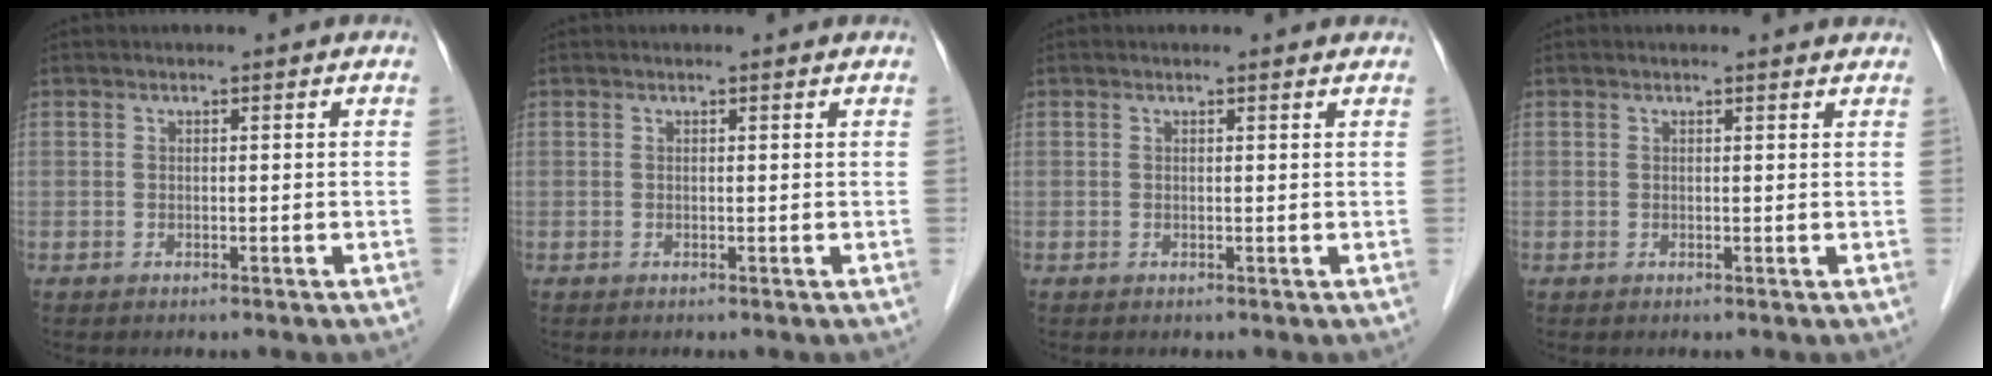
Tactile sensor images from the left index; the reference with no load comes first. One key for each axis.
{"total": 0.7, "fx": 0.7, "fy": 0.0, "fz": 0.0, "tx": -0.010, "ty": -0.003, "tz": 0.004}
{"total": 1.4, "fx": 1.4, "fy": 0.1, "fz": 0.1, "tx": -0.013, "ty": -0.003, "tz": 0.010}
{"total": 1.7, "fx": 1.7, "fy": 0.1, "fz": 0.2, "tx": -0.011, "ty": -0.005, "tz": 0.012}